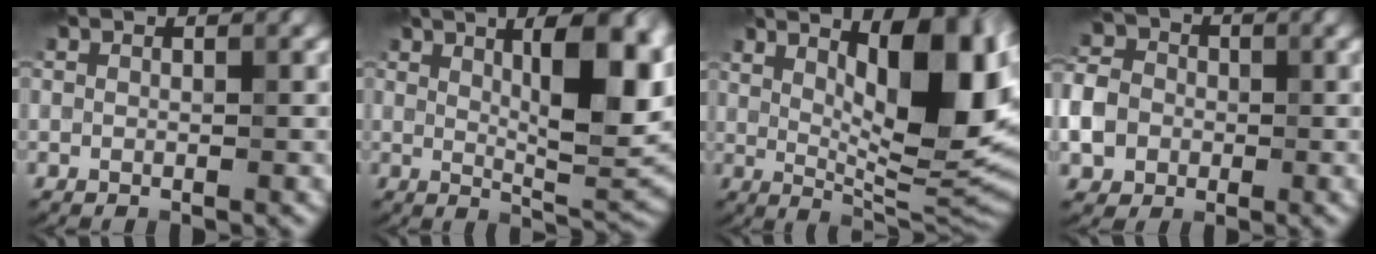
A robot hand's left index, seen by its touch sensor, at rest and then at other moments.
{"total": 11.0, "force": [3.5, 3.3, 9.9], "torque": [-0.128, 0.000, 0.060]}
{"total": 13.0, "force": [4.1, 4.2, 11.6], "torque": [-0.153, -0.005, 0.070]}
{"total": 5.6, "force": [-1.2, 4.7, 2.7], "torque": [-0.060, -0.006, -0.033]}